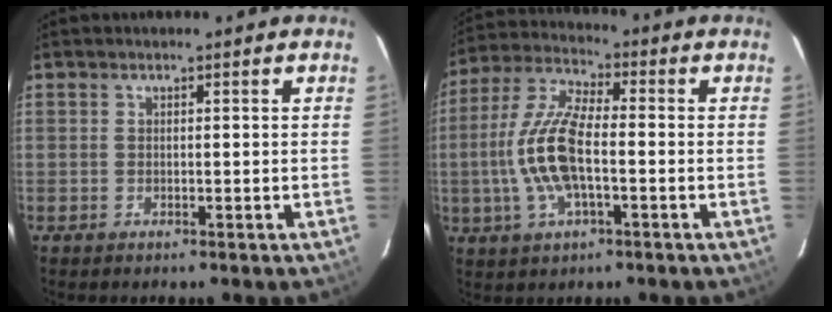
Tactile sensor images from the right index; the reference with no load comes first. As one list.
[{"total": 13.0, "force": [-2.2, 4.8, 11.9], "torque": [-0.255, 0.005, -0.047]}]